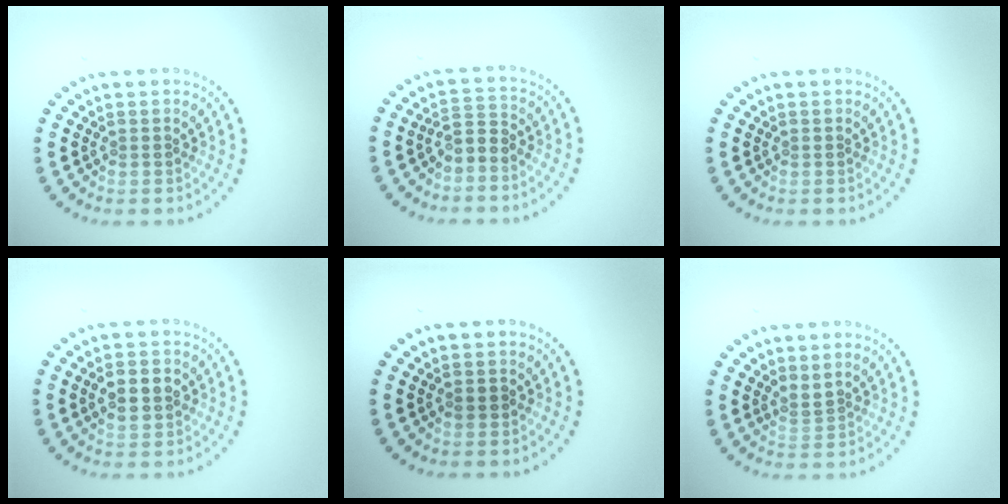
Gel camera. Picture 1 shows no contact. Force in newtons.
{"total": 2.1, "press": 1.6, "slide": 1.3}
{"total": 0.0}
{"total": 2.9, "press": 2.9, "slide": 0.1}
{"total": 0.9, "press": 0.8, "slide": 0.3}
{"total": 1.0, "press": 0.5, "slide": 0.9}